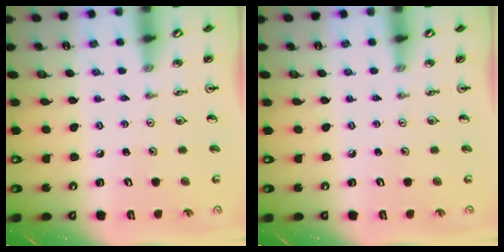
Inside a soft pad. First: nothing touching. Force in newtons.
{"total": 0.0}